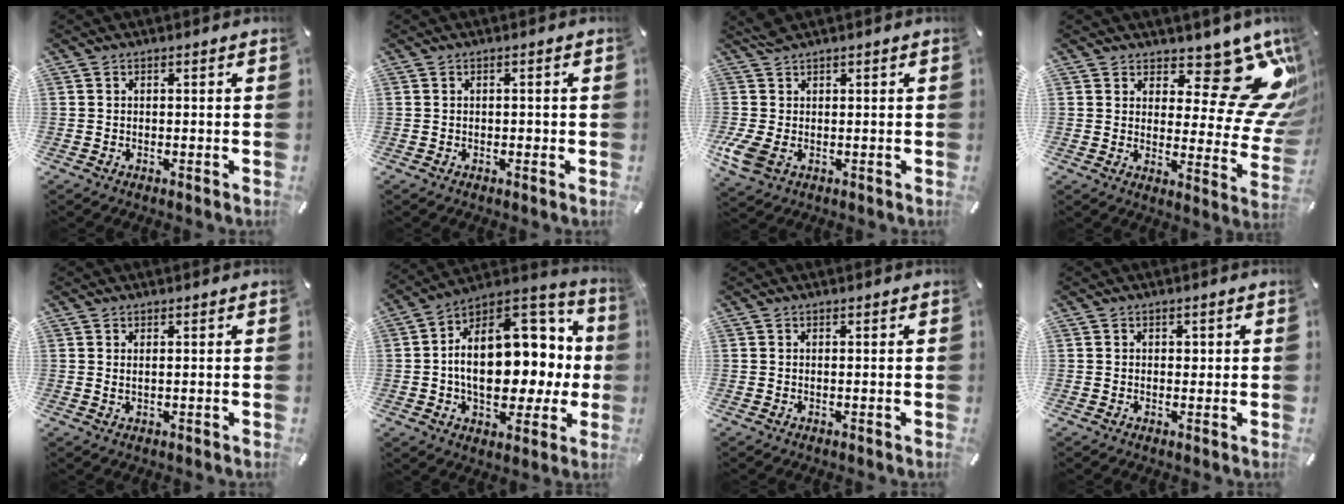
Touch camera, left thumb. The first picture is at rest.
{"total": 0.7, "force": [-0.2, 0.4, 0.6], "torque": [-0.010, 0.002, -0.005]}
{"total": 6.3, "force": [0.1, 4.4, 4.5], "torque": [-0.109, -0.002, 0.005]}
{"total": 15.8, "force": [9.7, 6.7, 10.5], "torque": [-0.121, -0.086, 0.160]}
{"total": 1.1, "force": [0.4, 0.2, 1.0], "torque": [-0.020, -0.001, 0.007]}
{"total": 22.7, "force": [1.8, 14.6, 17.3], "torque": [-0.259, -0.017, 0.042]}
{"total": 0.0}
{"total": 1.0, "force": [0.2, 0.9, 0.2], "torque": [0.002, 0.002, 0.001]}